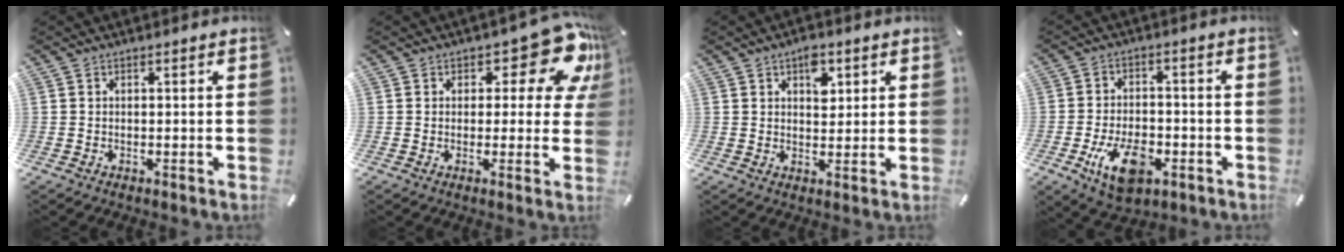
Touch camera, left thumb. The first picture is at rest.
{"total": 13.7, "force": [7.5, 6.4, 9.5], "torque": [-0.113, -0.053, 0.128]}
{"total": 5.4, "force": [2.5, 3.5, 3.4], "torque": [-0.033, -0.008, 0.036]}
{"total": 11.5, "force": [-4.4, 6.9, 8.2], "torque": [-0.151, 0.005, -0.078]}